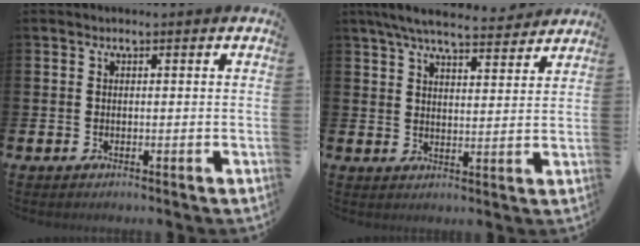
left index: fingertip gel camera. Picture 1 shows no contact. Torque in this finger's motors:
{"motor_torque": [1.00, -1.14, 0.79, 0.21]}